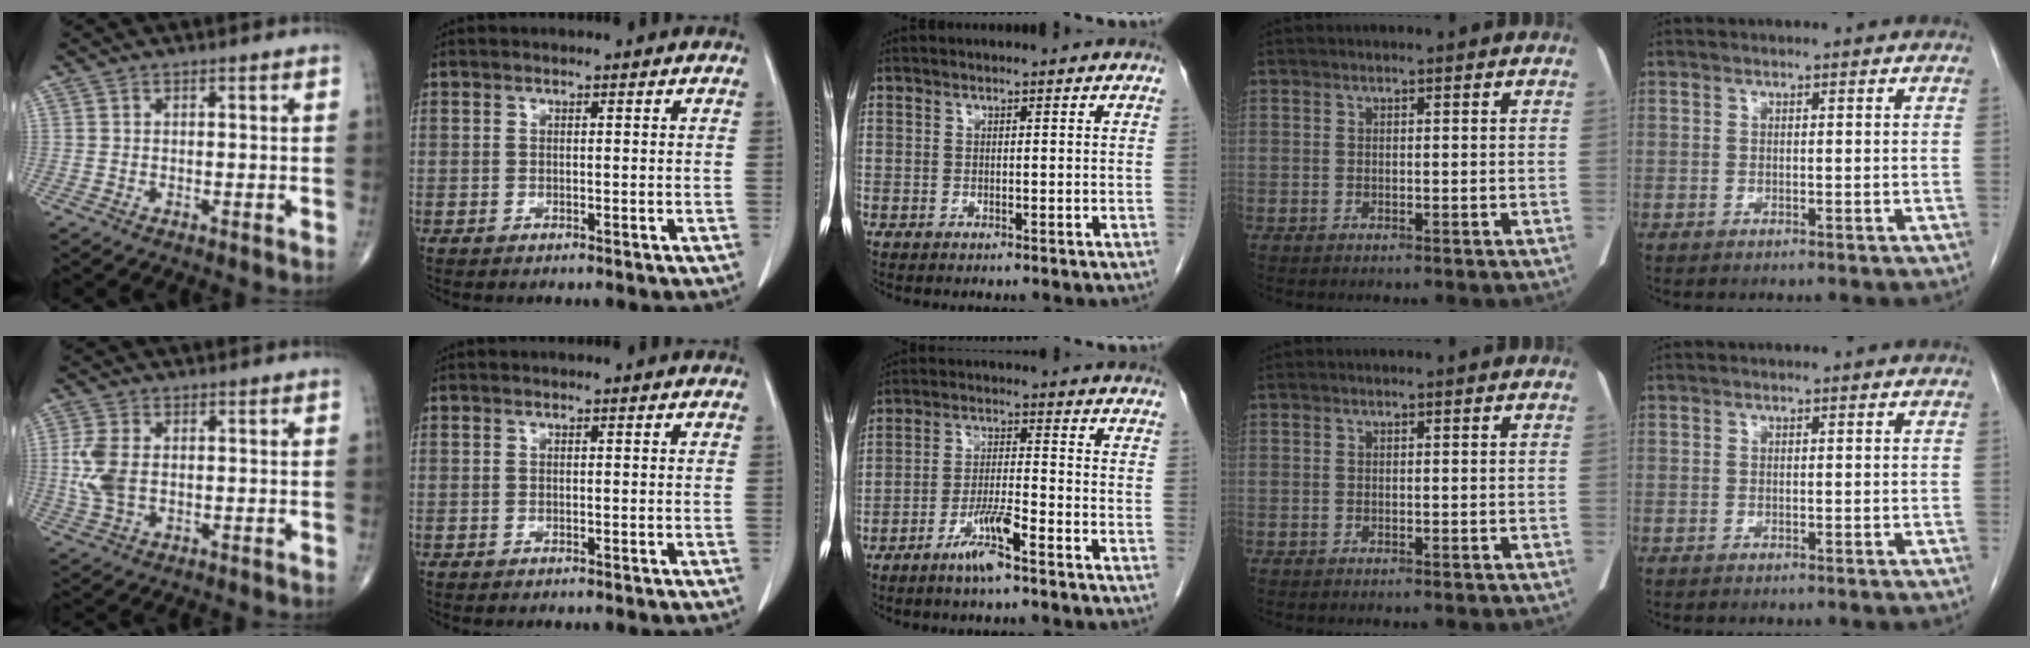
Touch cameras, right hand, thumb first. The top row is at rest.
{"thumb": {"total": 6.4, "force": [0.2, 3.9, 5.1], "torque": [-0.125, 0.001, 0.006]}, "middle": {"total": 6.2, "force": [-4.0, 0.3, 4.7], "torque": [-0.093, -0.003, -0.076]}}